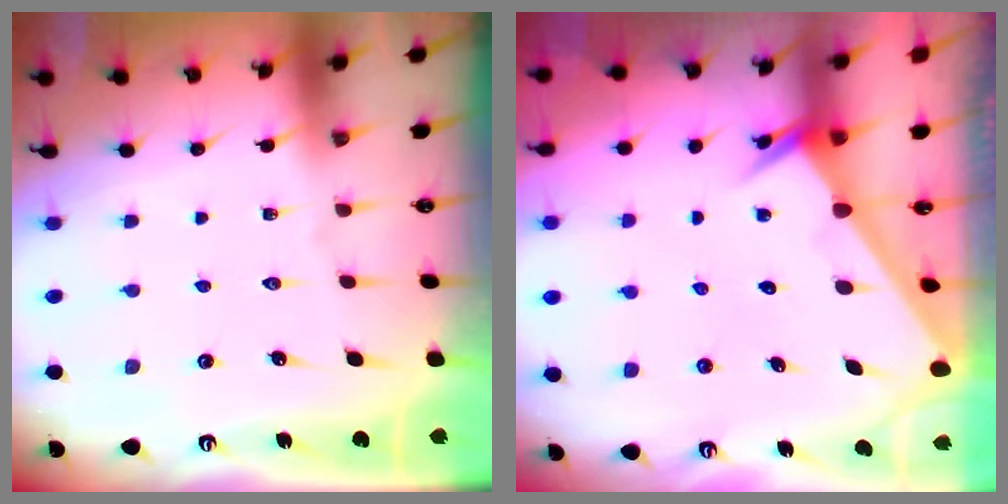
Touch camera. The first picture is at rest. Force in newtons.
{"total": 2.3, "press": 2.3, "slide": 0.1}